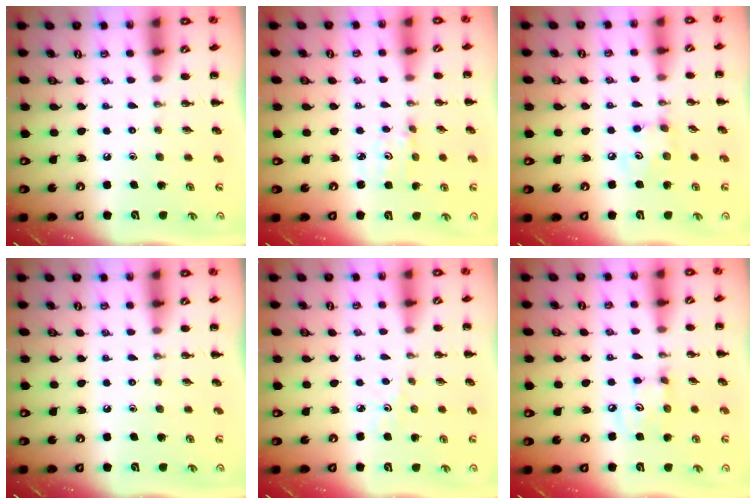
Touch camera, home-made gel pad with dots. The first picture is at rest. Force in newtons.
{"total": 2.4, "press": 2.3, "slide": 0.8}
{"total": 5.1, "press": 5.0, "slide": 0.7}
{"total": 0.0}
{"total": 2.2, "press": 2.1, "slide": 0.7}
{"total": 4.4, "press": 4.3, "slide": 0.7}